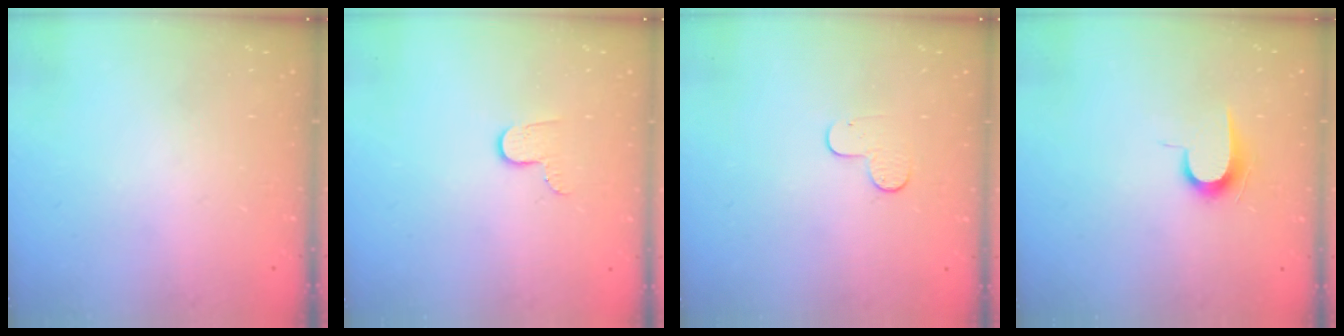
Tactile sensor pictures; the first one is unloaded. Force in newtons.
{"total": 4.6, "press": 4.6, "slide": 0.5}
{"total": 5.9, "press": 5.9, "slide": 0.4}
{"total": 7.2, "press": 7.1, "slide": 0.7}